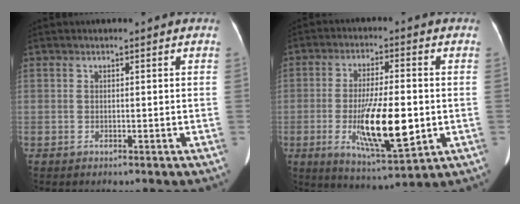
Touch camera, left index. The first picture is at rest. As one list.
[{"total": 12.8, "force": [-2.5, 2.7, 12.3], "torque": [-0.221, -0.023, -0.034]}]